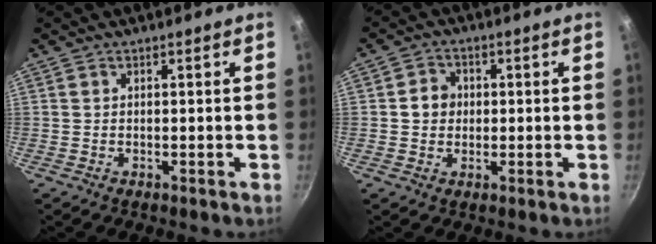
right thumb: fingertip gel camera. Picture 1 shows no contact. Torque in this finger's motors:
{"motor_torque": [-0.07, 0.37, 0.20, 0.03, -0.06]}